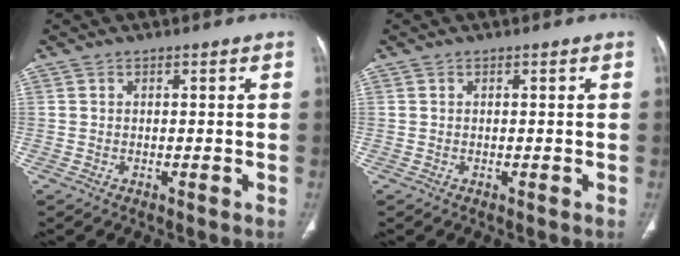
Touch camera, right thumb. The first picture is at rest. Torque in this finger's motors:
{"motor_torque": [0.00, 0.00, 0.17, 0.16, 0.00]}